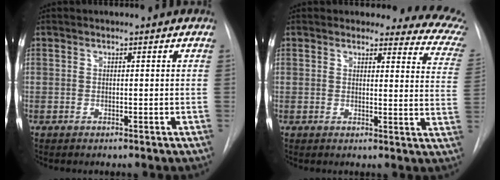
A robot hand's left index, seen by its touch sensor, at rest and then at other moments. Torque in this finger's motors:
{"motor_torque": [0.93, -1.10, 0.04, -0.02]}